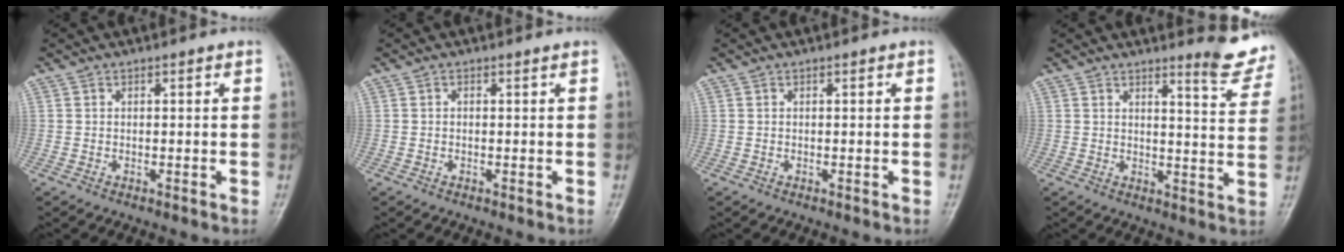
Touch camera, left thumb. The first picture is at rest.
{"total": 0.0}
{"total": 0.0}
{"total": 7.3, "force": [6.5, 0.8, 3.3], "torque": [-0.030, -0.061, 0.072]}